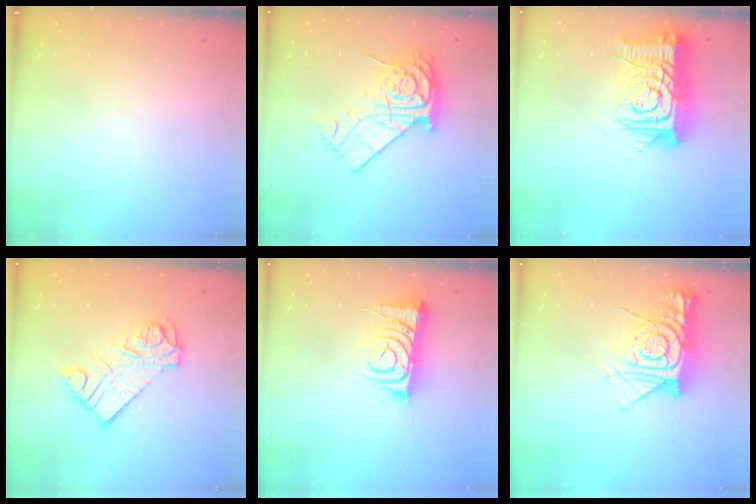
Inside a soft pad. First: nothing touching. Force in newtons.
{"total": 18.7, "press": 18.7, "slide": 1.0}
{"total": 16.0, "press": 15.9, "slide": 1.6}
{"total": 13.1, "press": 13.0, "slide": 1.3}
{"total": 10.2, "press": 10.2, "slide": 1.1}
{"total": 16.1, "press": 16.0, "slide": 1.6}